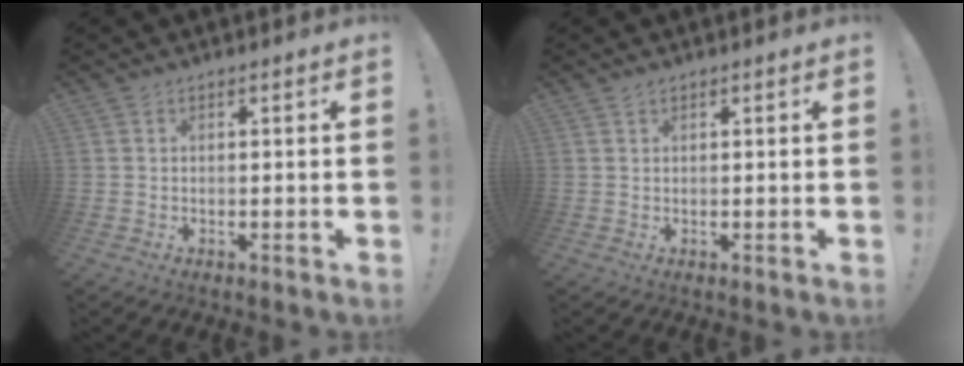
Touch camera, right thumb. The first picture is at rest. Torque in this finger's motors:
{"motor_torque": [-0.04, -0.06, 0.17, -0.06, 0.00]}